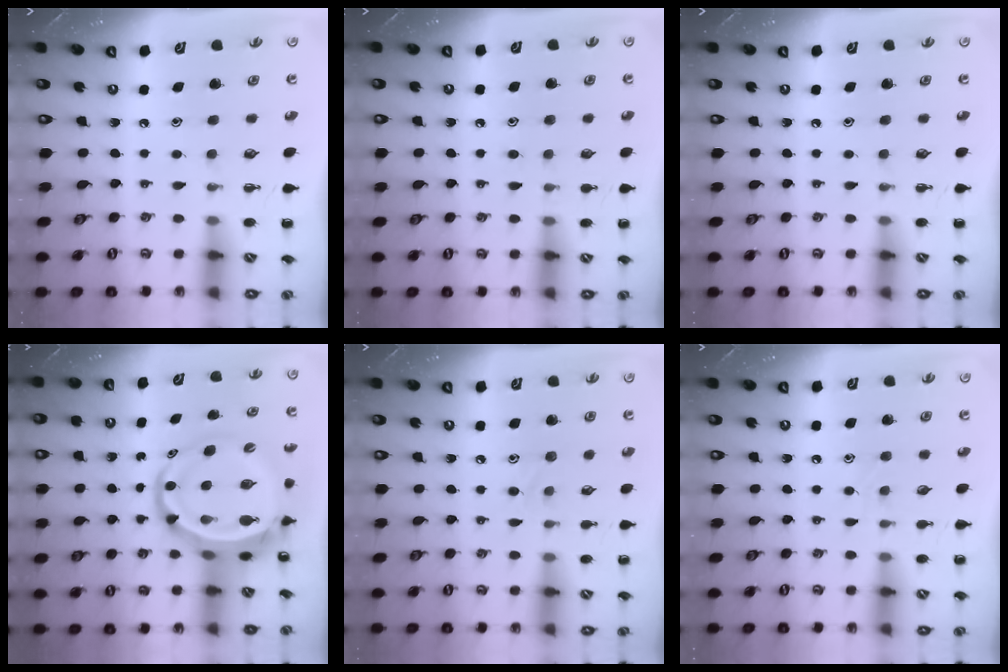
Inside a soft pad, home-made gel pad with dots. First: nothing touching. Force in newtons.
{"total": 6.0, "press": 5.8, "slide": 1.6}
{"total": 0.0}
{"total": 9.2, "press": 8.7, "slide": 2.9}
{"total": 5.7, "press": 5.4, "slide": 1.9}
{"total": 2.9, "press": 2.7, "slide": 0.9}